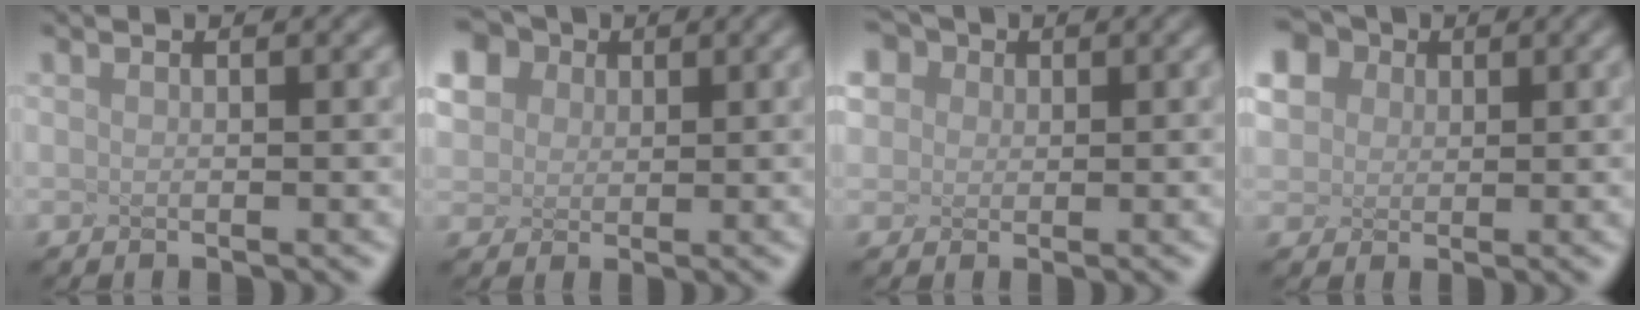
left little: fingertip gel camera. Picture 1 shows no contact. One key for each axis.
{"total": 4.5, "fx": 2.3, "fy": 3.6, "fz": 1.5, "tx": -0.098, "ty": 0.016, "tz": 0.074}
{"total": 2.6, "fx": 1.6, "fy": 2.0, "fz": 0.5, "tx": -0.058, "ty": 0.007, "tz": 0.061}
{"total": 3.5, "fx": 1.7, "fy": 2.9, "fz": 1.0, "tx": -0.084, "ty": 0.015, "tz": 0.059}